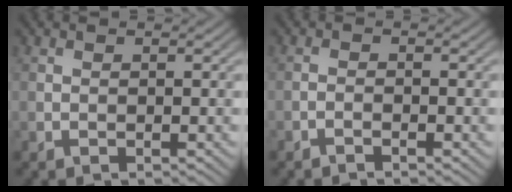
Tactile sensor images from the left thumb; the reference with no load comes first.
{"total": 0.9, "force": [-0.8, 0.1, 0.3], "torque": [-0.004, 0.001, -0.018]}